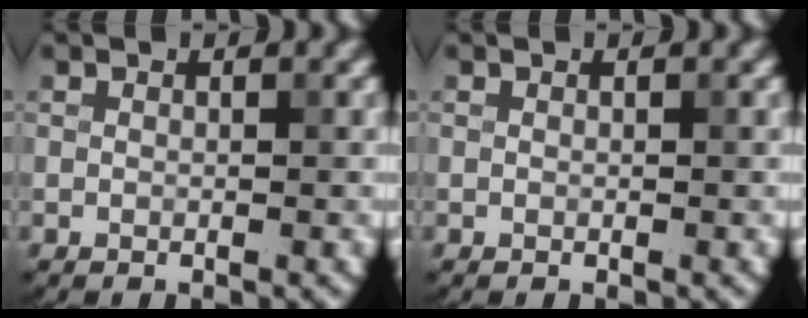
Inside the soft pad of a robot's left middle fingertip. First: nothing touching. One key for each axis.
{"total": 0.0}